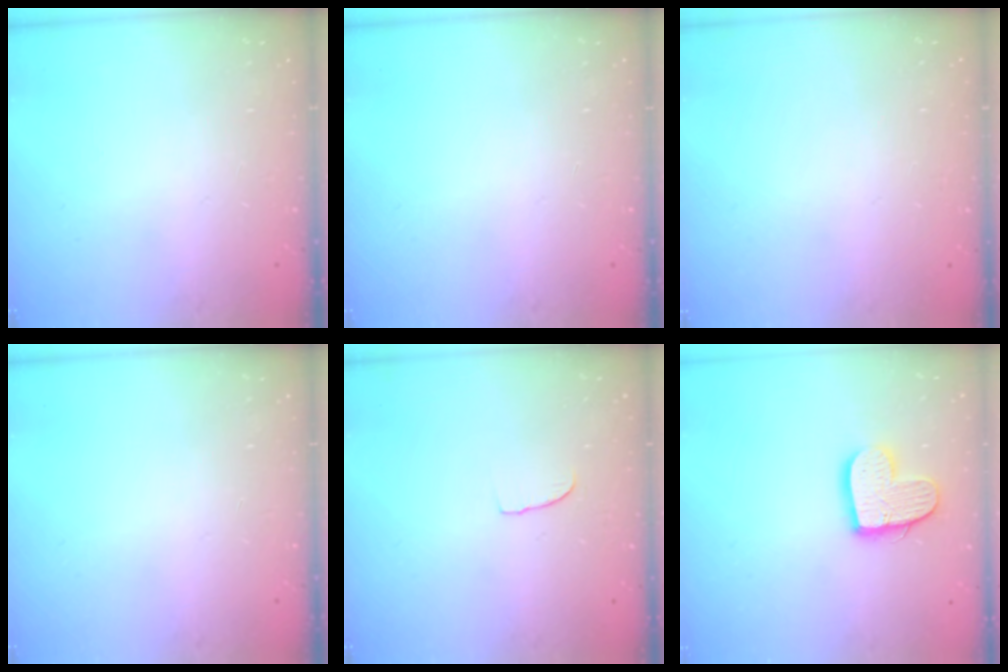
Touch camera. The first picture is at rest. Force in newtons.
{"total": 0.0}
{"total": 0.0}
{"total": 0.0}
{"total": 3.3, "press": 3.3, "slide": 0.3}
{"total": 12.6, "press": 12.6, "slide": 0.8}